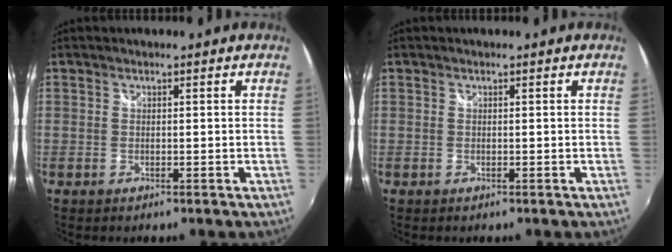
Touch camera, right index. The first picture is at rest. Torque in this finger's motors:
{"motor_torque": [0.04, 0.04, -0.02, 0.00]}